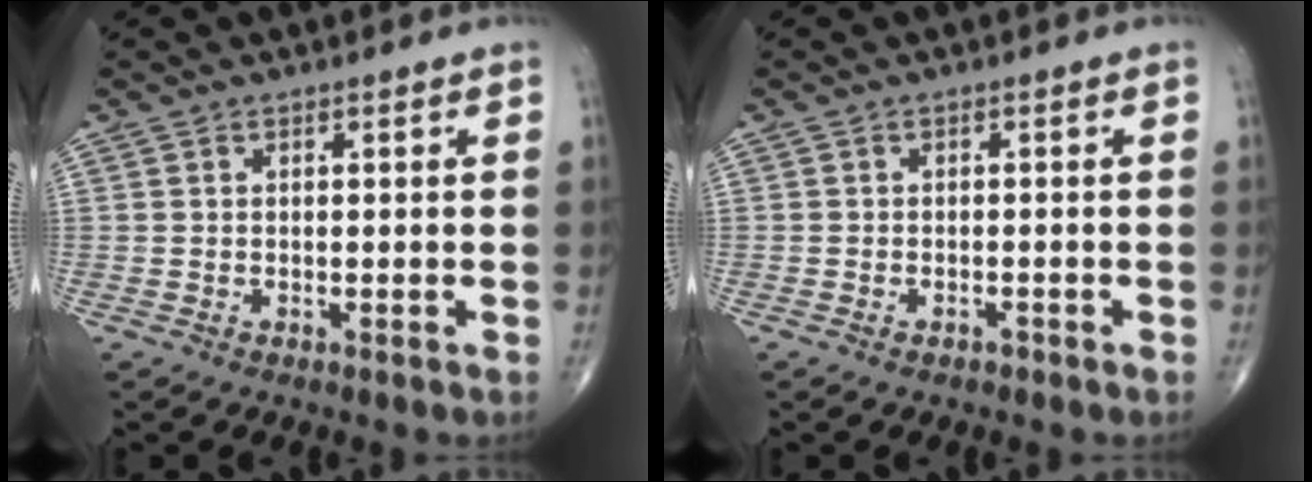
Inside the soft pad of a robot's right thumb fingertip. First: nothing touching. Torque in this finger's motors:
{"motor_torque": [-0.10, 0.01, 0.05, 0.06, 0.01]}